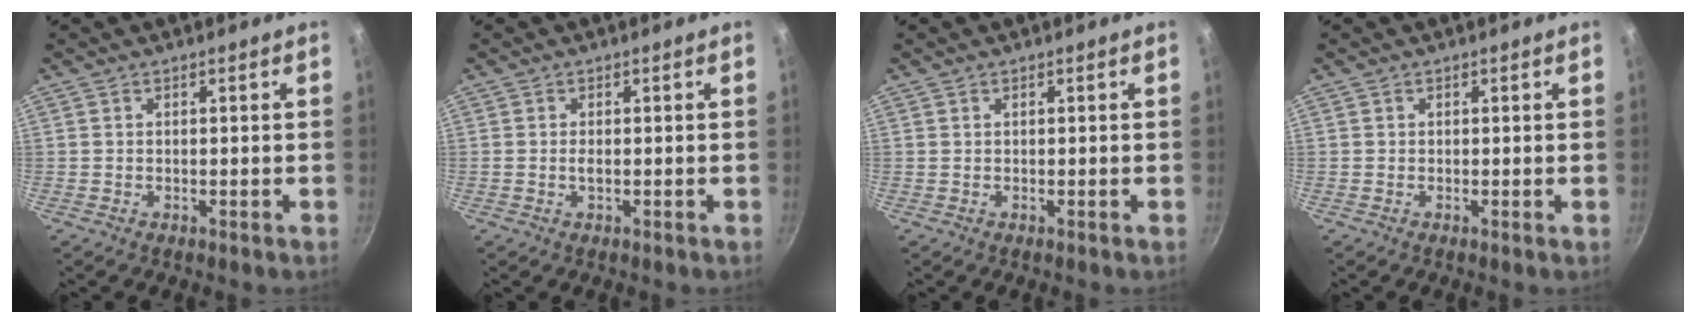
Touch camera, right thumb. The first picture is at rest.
{"total": 0.9, "force": [-0.1, 0.3, 0.9], "torque": [-0.020, 0.000, -0.004]}
{"total": 0.0}
{"total": 0.0}